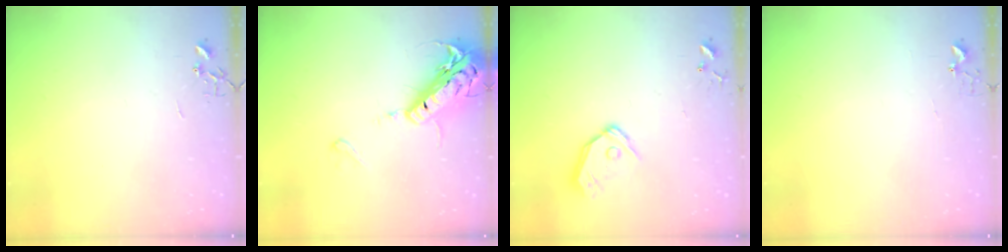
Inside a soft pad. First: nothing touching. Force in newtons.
{"total": 20.3, "press": 19.9, "slide": 3.9}
{"total": 10.3, "press": 10.2, "slide": 1.4}
{"total": 3.7, "press": 3.7, "slide": 0.2}